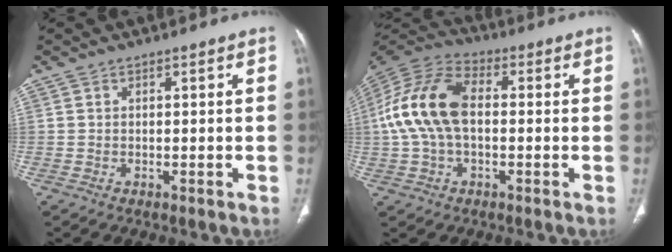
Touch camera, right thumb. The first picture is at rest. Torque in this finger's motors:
{"motor_torque": [0.95, 0.98, 0.37, -0.42, 0.25]}